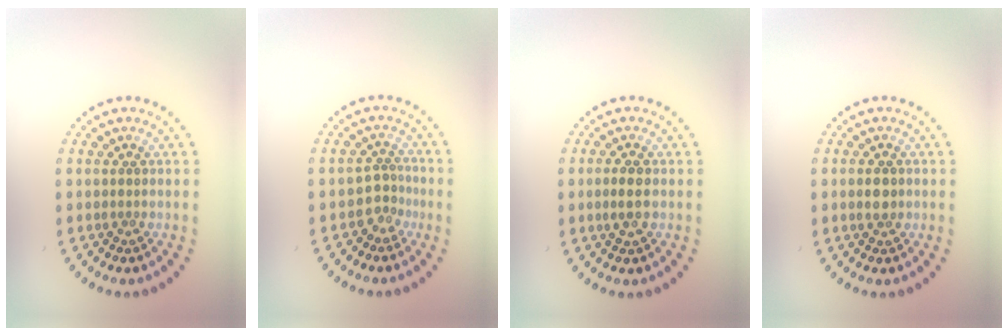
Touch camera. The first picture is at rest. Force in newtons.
{"total": 1.9, "press": 1.3, "slide": 1.4}
{"total": 1.7, "press": 1.7, "slide": 0.3}
{"total": 1.5, "press": 1.5, "slide": 0.3}